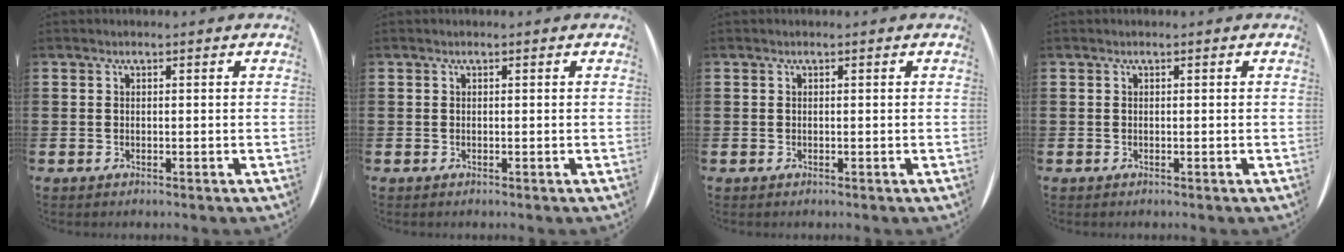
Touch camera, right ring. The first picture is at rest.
{"total": 0.0}
{"total": 0.0}
{"total": 0.0}